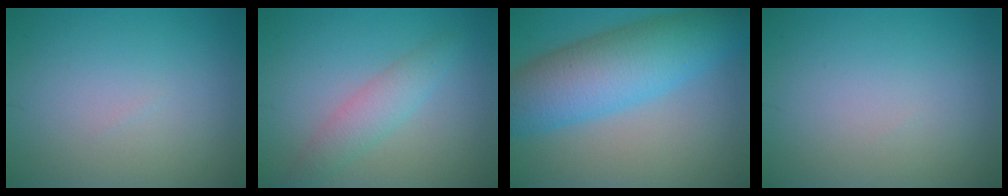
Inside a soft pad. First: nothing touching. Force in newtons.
{"total": 2.8, "press": 2.8, "slide": 0.1}
{"total": 9.4, "press": 9.4, "slide": 0.3}
{"total": 0.0}